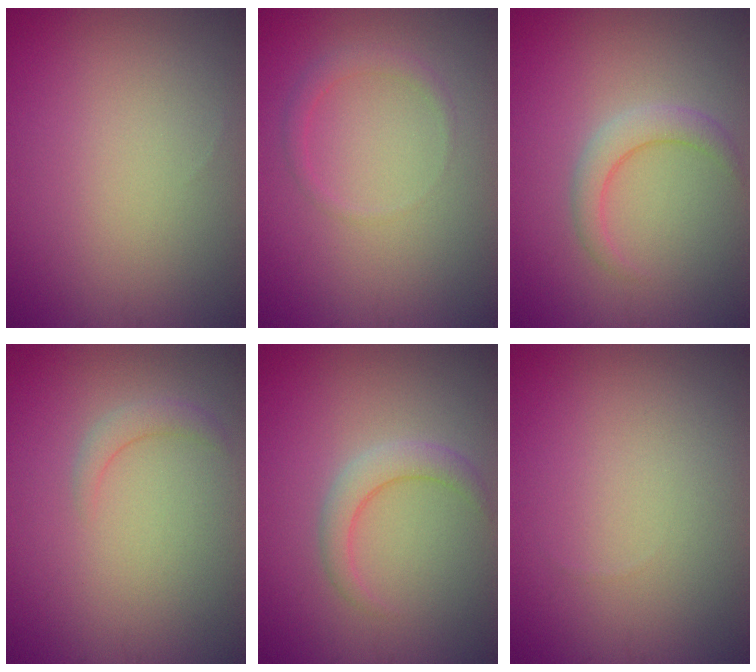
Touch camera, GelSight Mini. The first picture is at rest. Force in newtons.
{"total": 1.4, "press": 1.4, "slide": 0.1}
{"total": 2.3, "press": 2.3, "slide": 0.0}
{"total": 1.4, "press": 1.3, "slide": 0.3}
{"total": 2.3, "press": 2.3, "slide": 0.0}
{"total": 0.0}